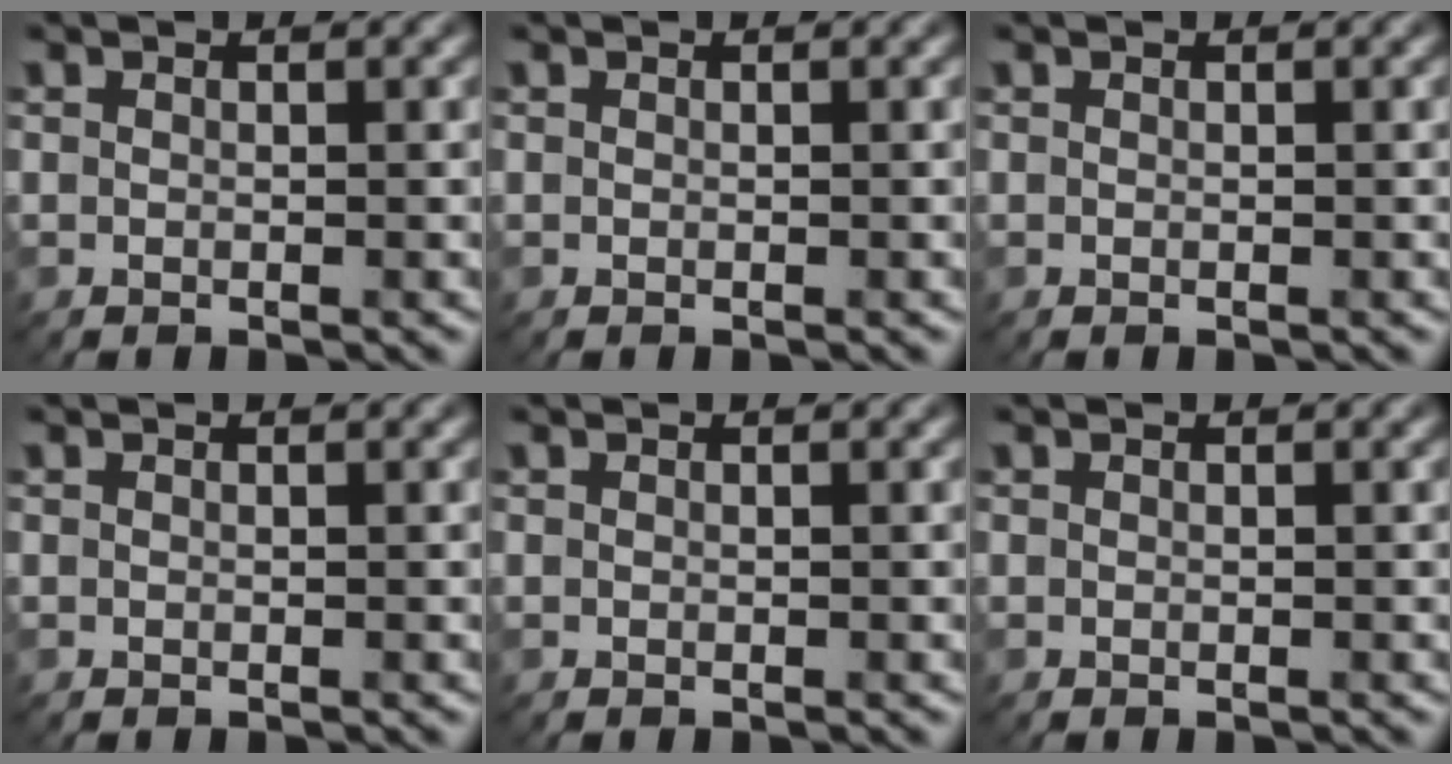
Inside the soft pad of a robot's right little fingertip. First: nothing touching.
{"total": 0.0}
{"total": 0.0}
{"total": 0.0}
{"total": 0.0}
{"total": 0.0}